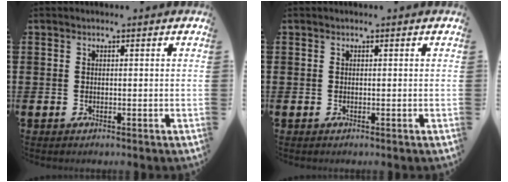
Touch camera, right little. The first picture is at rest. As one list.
[{"total": 0.0}]